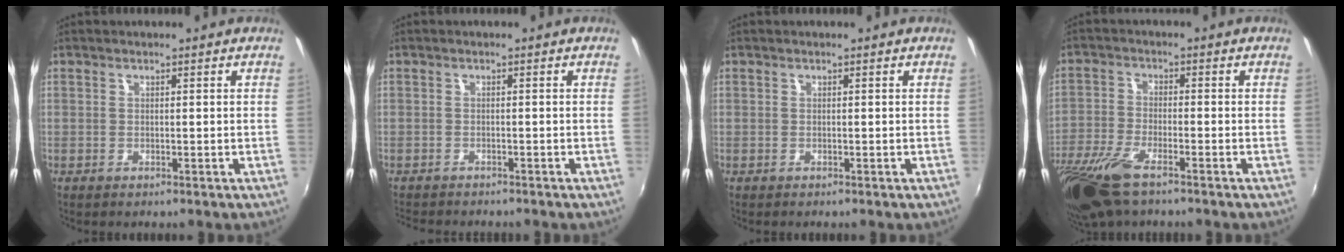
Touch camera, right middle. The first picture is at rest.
{"total": 4.1, "force": [-3.8, 0.7, 1.1], "torque": [-0.033, -0.018, -0.064]}
{"total": 0.0}
{"total": 11.9, "force": [-8.2, 3.6, 7.8], "torque": [-0.183, -0.039, -0.165]}